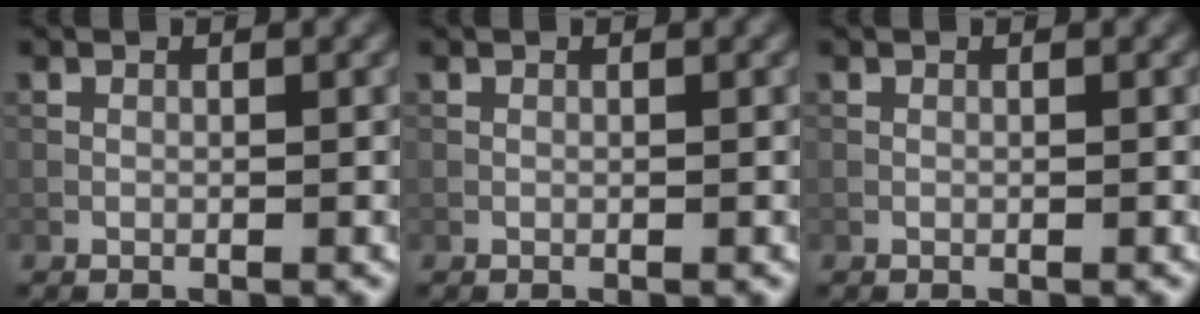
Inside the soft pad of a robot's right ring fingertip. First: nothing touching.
{"total": 0.0}
{"total": 0.0}